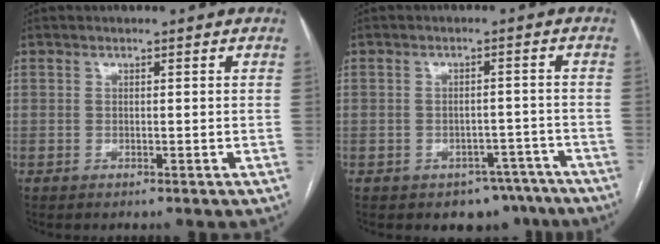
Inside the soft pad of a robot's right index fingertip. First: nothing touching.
{"total": 6.4, "force": [-4.8, 4.2, 0.9], "torque": [0.017, 0.021, -0.060]}